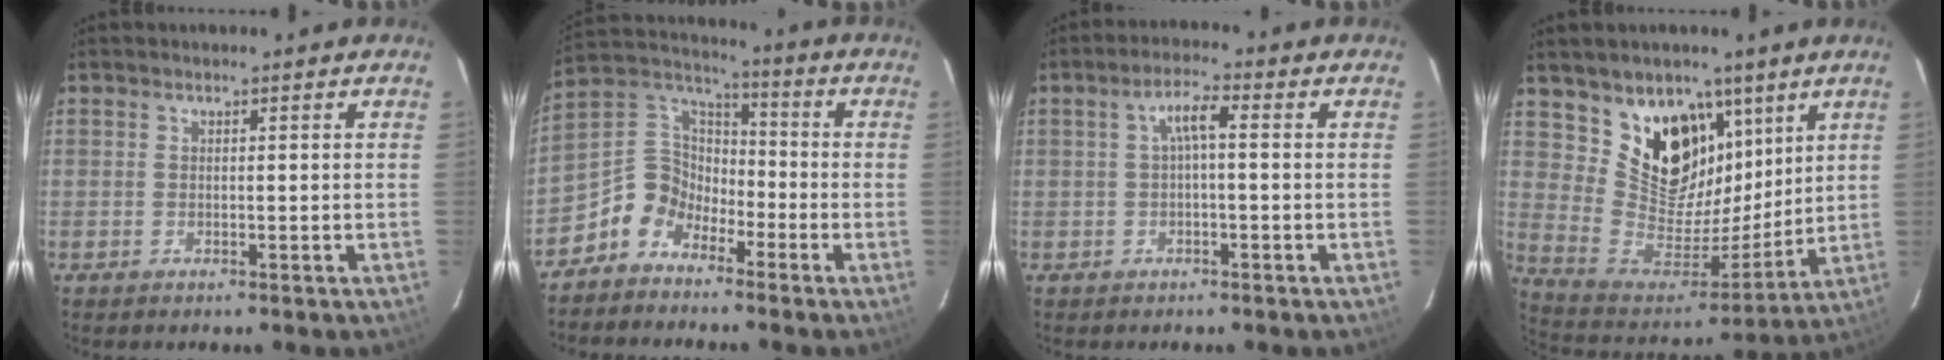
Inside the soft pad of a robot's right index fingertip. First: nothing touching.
{"total": 8.2, "force": [-5.7, 5.7, 1.9], "torque": [-0.053, 0.045, -0.134]}
{"total": 3.6, "force": [0.0, 0.8, 3.5], "torque": [-0.069, 0.012, 0.004]}
{"total": 17.1, "force": [9.8, 12.2, 6.9], "torque": [-0.141, -0.009, 0.189]}